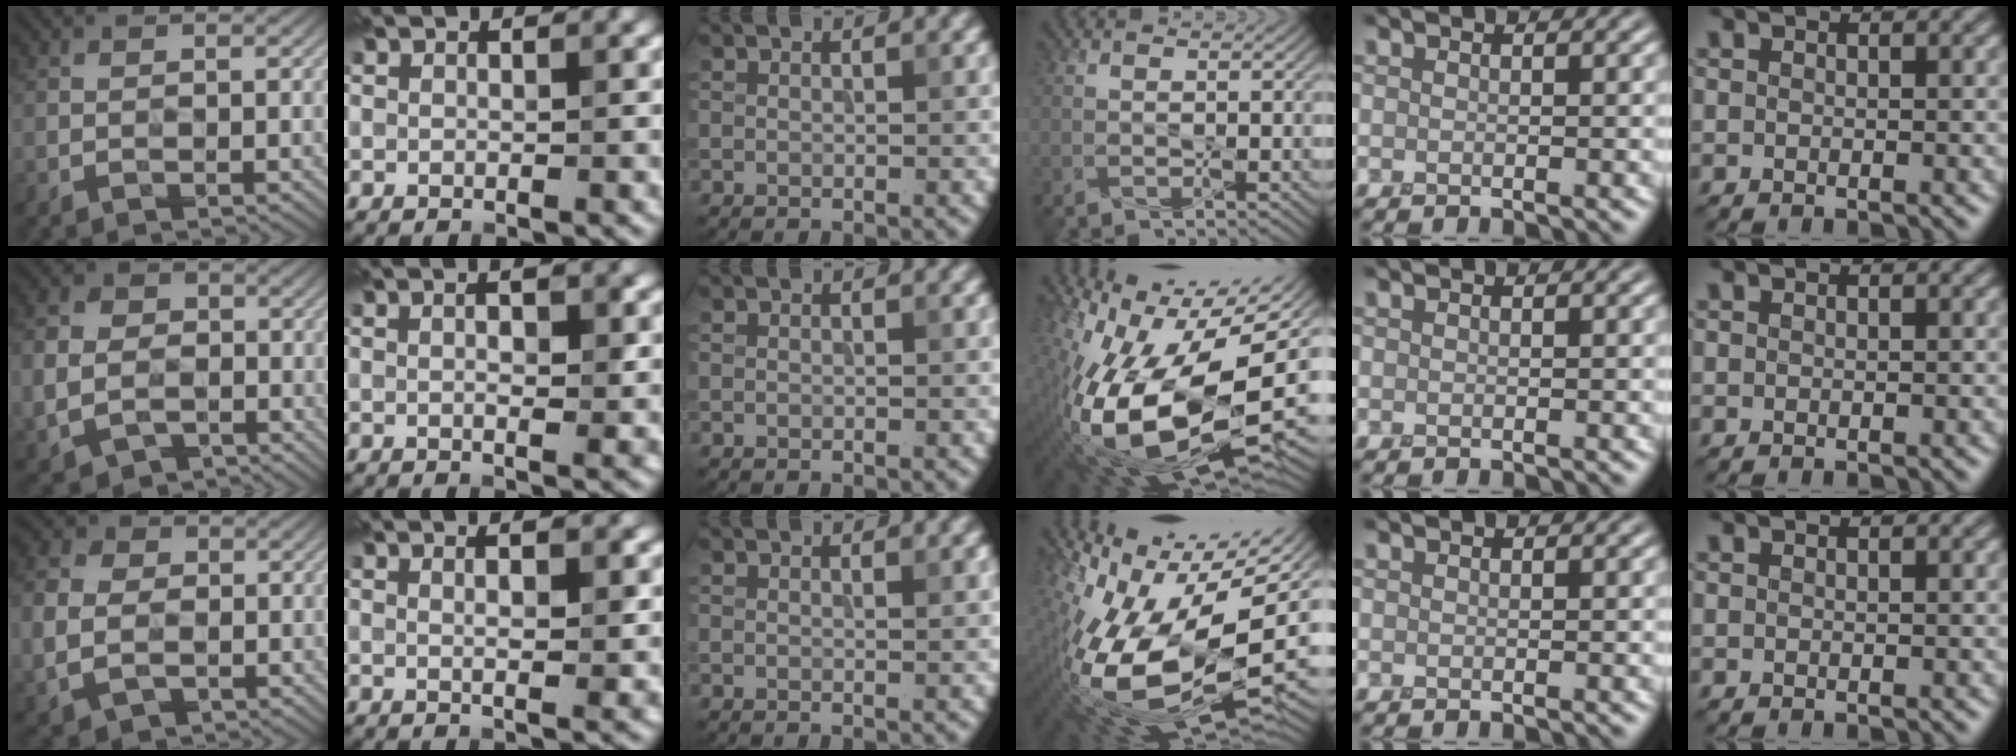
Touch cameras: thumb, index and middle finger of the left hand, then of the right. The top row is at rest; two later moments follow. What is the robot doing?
{"motion": "wipe", "object": "whiteboard"}